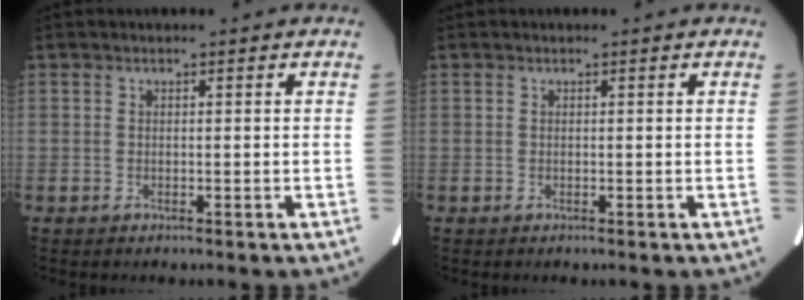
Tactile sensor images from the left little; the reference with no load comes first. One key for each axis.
{"total": 0.0}